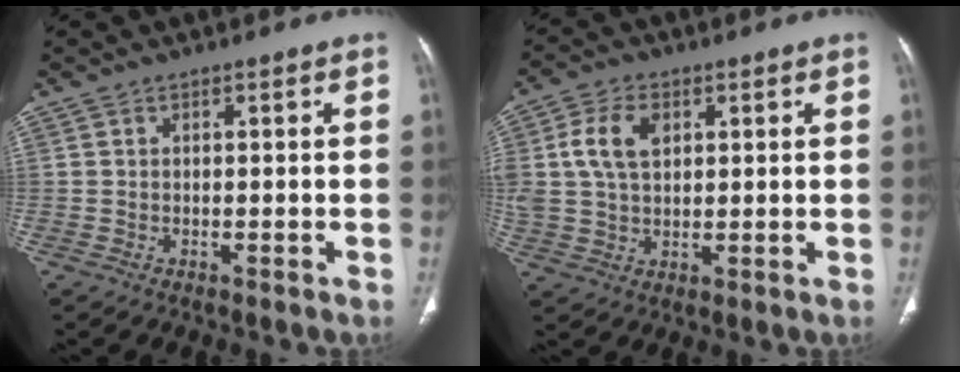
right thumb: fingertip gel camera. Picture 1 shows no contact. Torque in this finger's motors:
{"motor_torque": [0.55, 0.53, 1.42, 0.55, 0.36]}